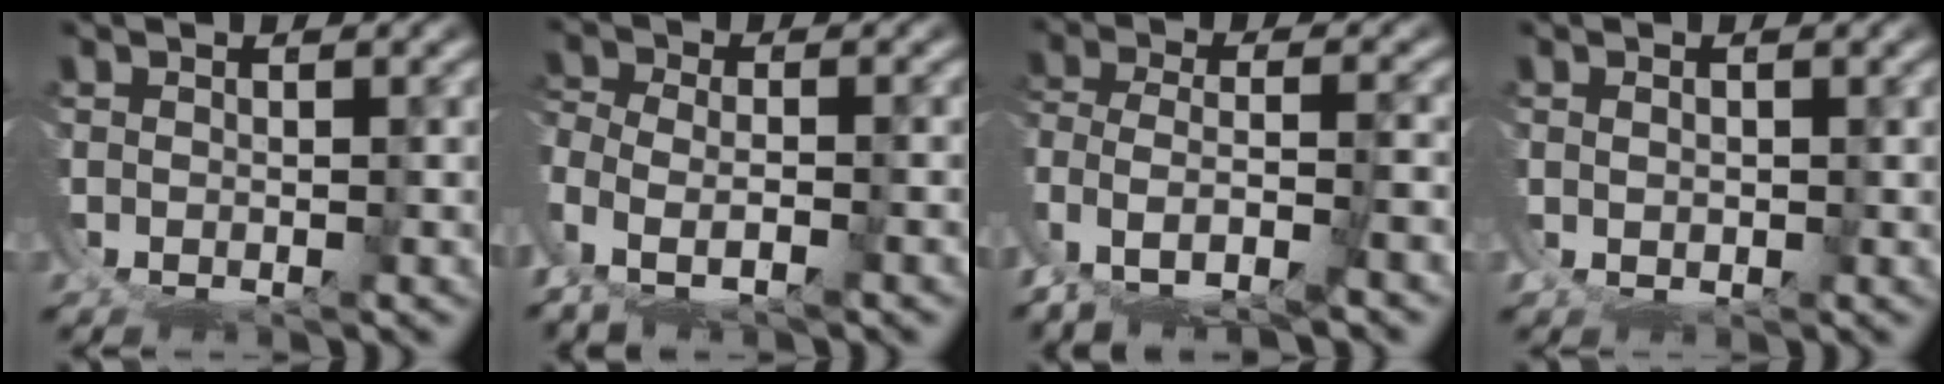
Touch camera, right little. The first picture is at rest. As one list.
[{"total": 3.8, "force": [-1.3, 2.1, 2.8], "torque": [-0.083, -0.027, -0.010]}, {"total": 4.8, "force": [-2.1, 2.5, 3.4], "torque": [-0.097, -0.034, -0.019]}, {"total": 1.2, "force": [1.2, -0.2, 0.2], "torque": [-0.002, 0.000, 0.021]}]